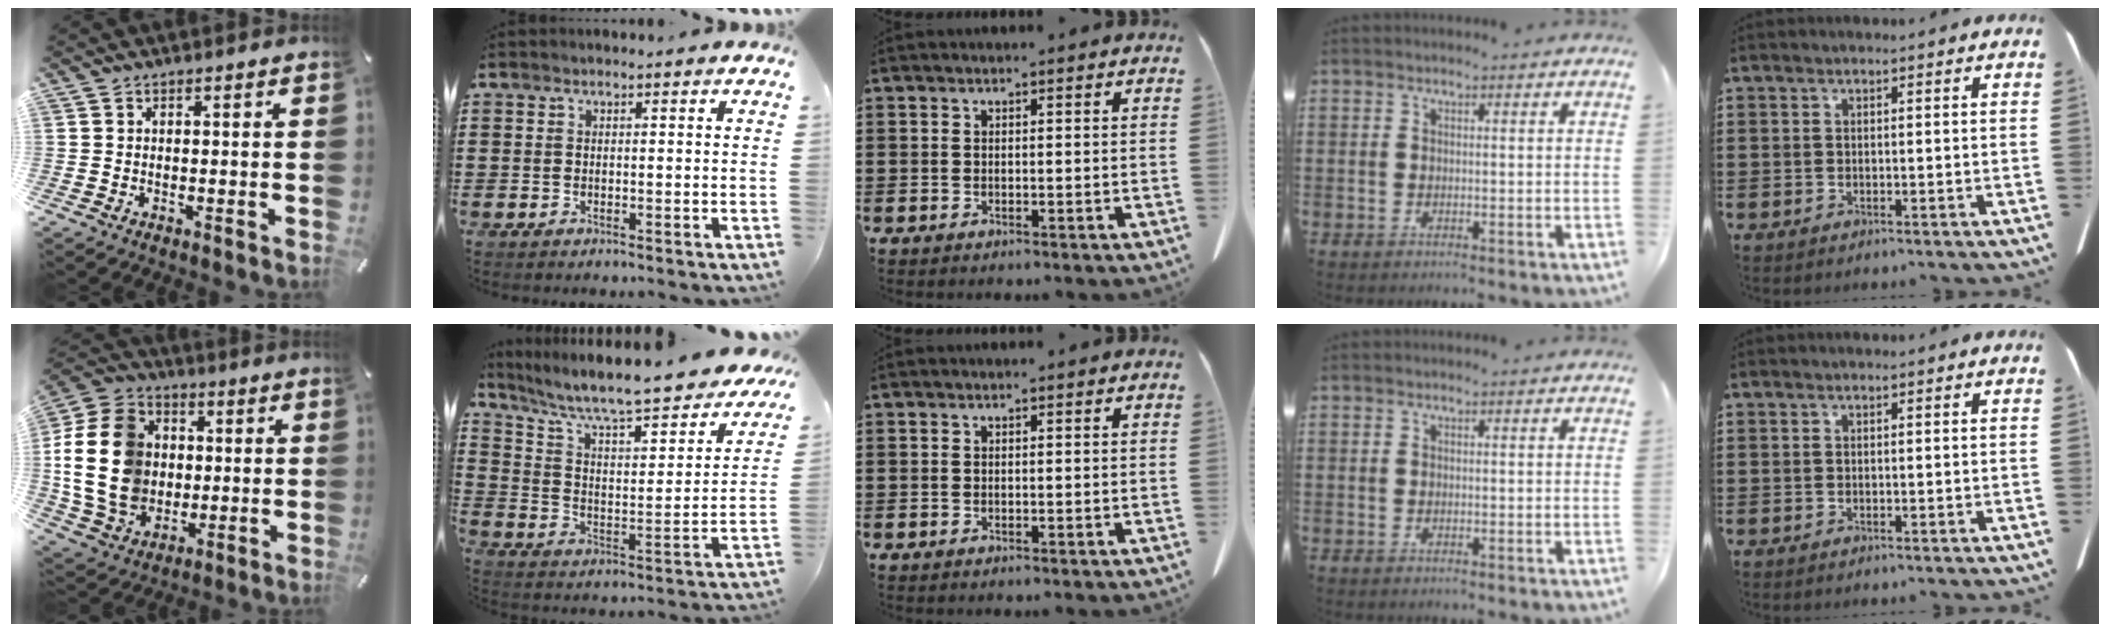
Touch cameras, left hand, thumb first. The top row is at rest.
{"thumb": {"total": 19.2, "force": [0.1, 15.7, 11.1], "torque": [-0.243, 0.008, 0.002]}, "index": {"total": 9.2, "force": [7.7, 0.9, 4.9], "torque": [-0.119, -0.061, 0.126]}}